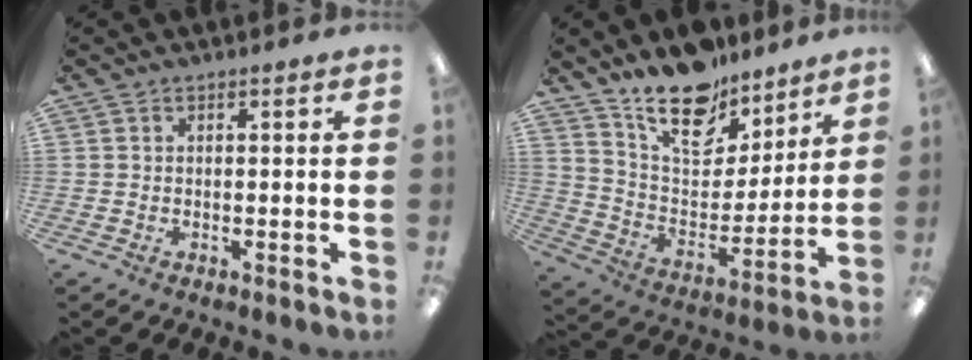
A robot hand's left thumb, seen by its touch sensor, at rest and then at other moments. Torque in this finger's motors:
{"motor_torque": [0.42, 0.33, 1.05, -1.72, 0.08]}